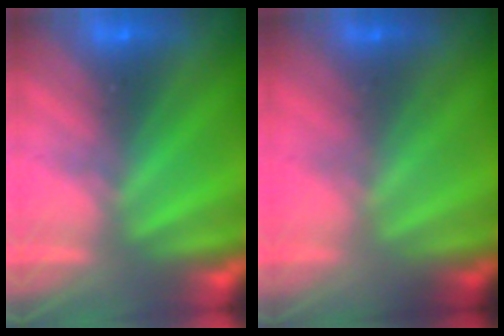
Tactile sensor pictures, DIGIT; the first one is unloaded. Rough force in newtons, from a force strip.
{"total": 1.7}